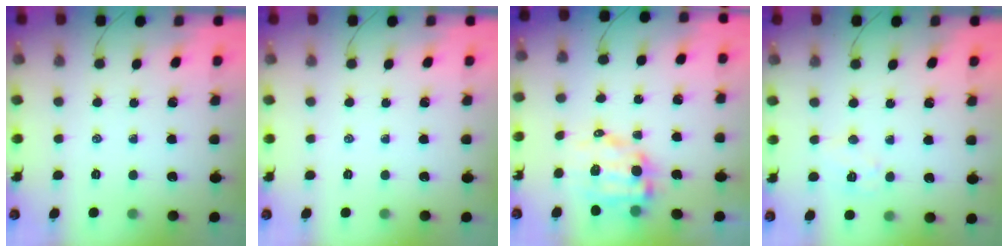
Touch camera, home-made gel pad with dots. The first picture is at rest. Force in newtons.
{"total": 0.0}
{"total": 8.6, "press": 8.3, "slide": 2.1}
{"total": 6.5, "press": 6.4, "slide": 1.0}